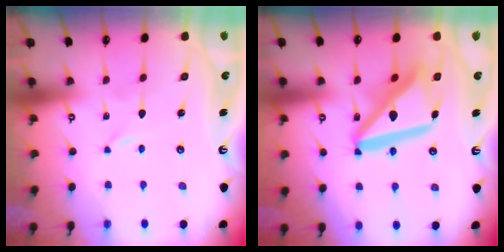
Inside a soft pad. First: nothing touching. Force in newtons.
{"total": 17.8, "press": 17.6, "slide": 2.2}